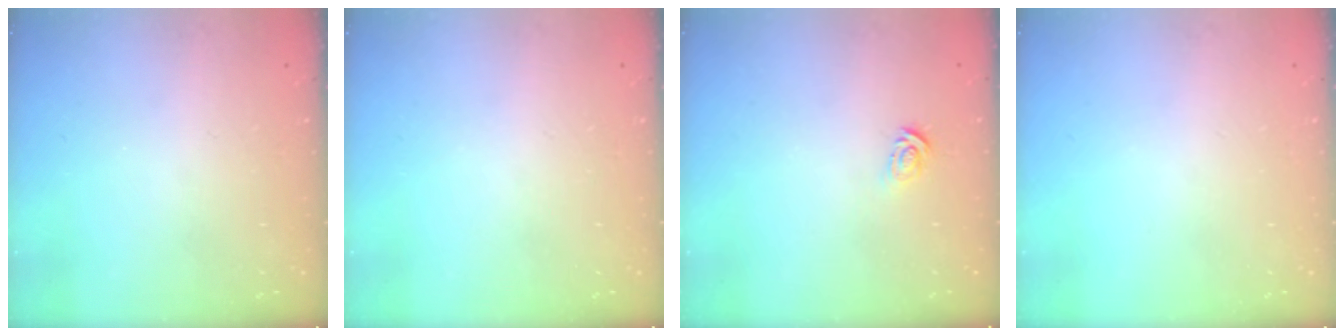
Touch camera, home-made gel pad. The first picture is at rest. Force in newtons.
{"total": 0.0}
{"total": 2.8, "press": 2.8, "slide": 0.2}
{"total": 0.0}